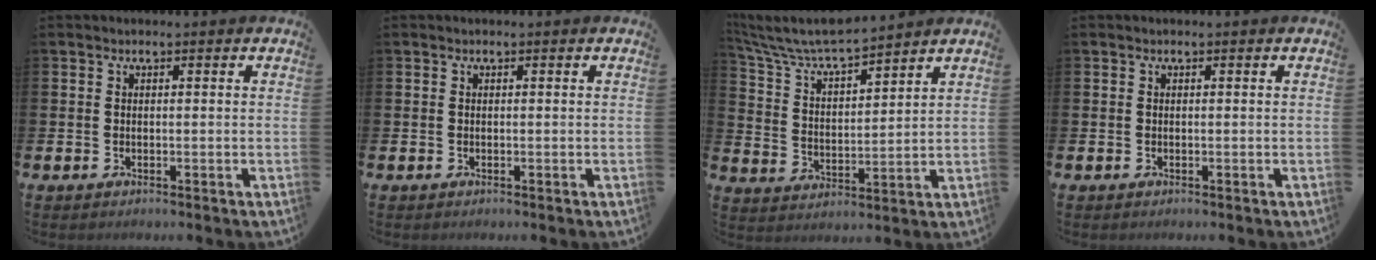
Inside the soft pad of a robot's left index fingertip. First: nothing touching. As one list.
[{"total": 0.0}, {"total": 7.4, "force": [7.0, 0.7, 2.3], "torque": [-0.079, -0.047, 0.121]}, {"total": 0.0}]